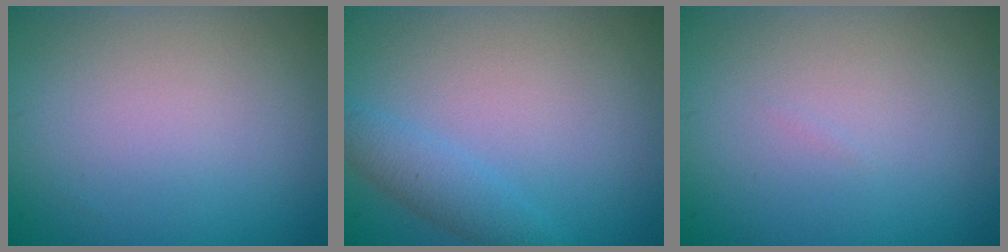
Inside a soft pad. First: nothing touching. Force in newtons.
{"total": 2.3, "press": 2.3, "slide": 0.1}
{"total": 0.0}